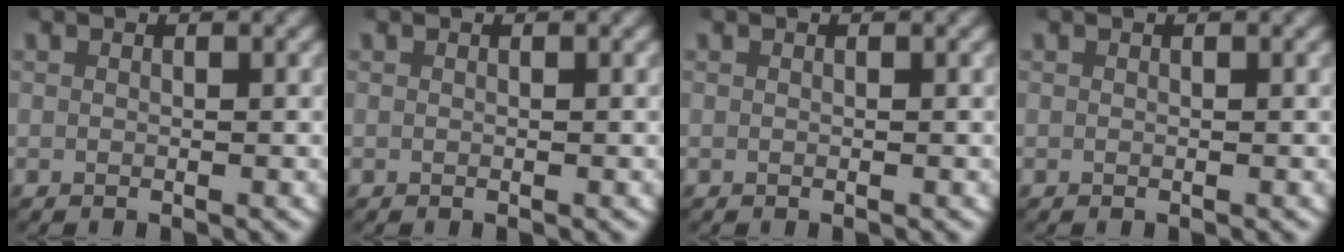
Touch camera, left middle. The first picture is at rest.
{"total": 0.0}
{"total": 0.0}
{"total": 0.0}